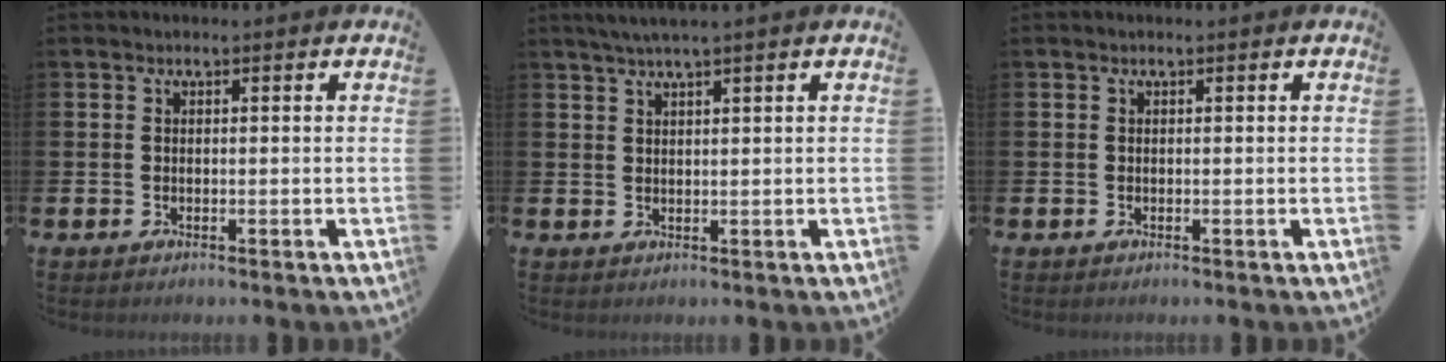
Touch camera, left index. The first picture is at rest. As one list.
[{"total": 0.6, "force": [0.5, -0.1, 0.3], "torque": [-0.011, 0.003, 0.010]}, {"total": 0.0}]